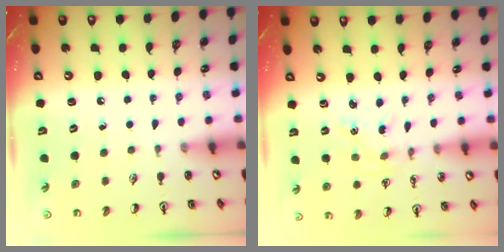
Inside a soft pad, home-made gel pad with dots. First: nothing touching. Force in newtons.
{"total": 0.8, "press": 0.8, "slide": 0.2}